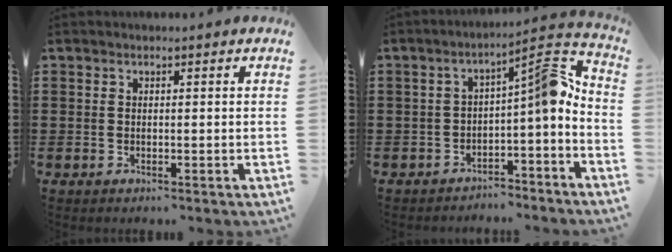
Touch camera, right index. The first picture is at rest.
{"total": 6.1, "force": [-1.6, 1.2, 5.7], "torque": [-0.088, -0.015, -0.047]}